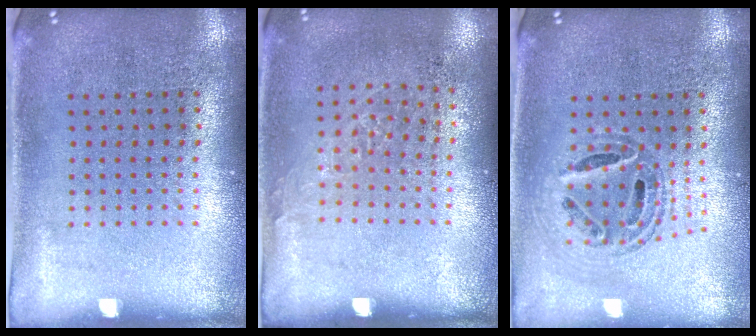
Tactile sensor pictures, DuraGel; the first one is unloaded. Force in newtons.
{"total": 0.8, "press": 0.7, "slide": 0.4}
{"total": 0.9, "press": 0.9, "slide": 0.1}